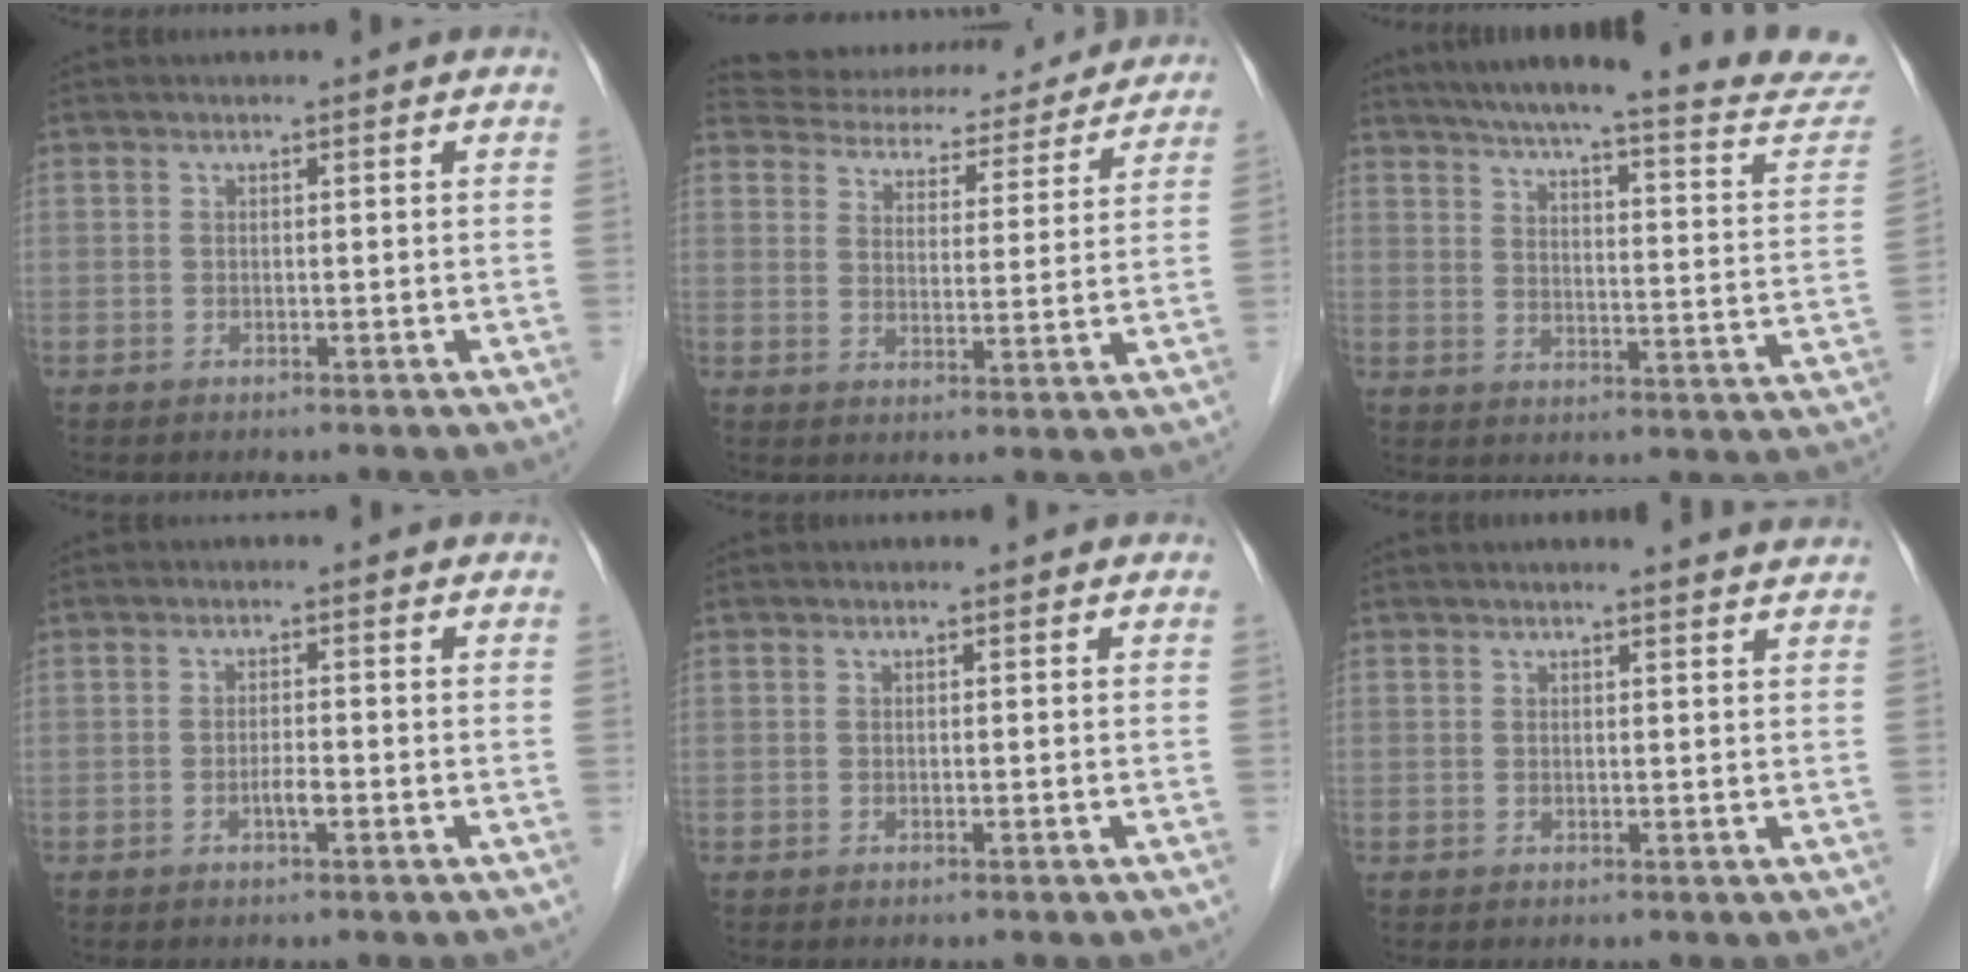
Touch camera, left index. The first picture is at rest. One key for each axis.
{"total": 19.9, "fx": 18.4, "fy": 5.9, "fz": 4.9, "tx": -0.077, "ty": 0.010, "tz": 0.234}
{"total": 26.5, "fx": 23.9, "fy": 2.1, "fz": 11.4, "tx": -0.166, "ty": -0.058, "tz": 0.293}
{"total": 1.5, "fx": -0.7, "fy": 0.2, "fz": 1.3, "tx": -0.024, "ty": 0.001, "tz": -0.013}
{"total": 0.0}
{"total": 5.3, "fx": 5.0, "fy": -0.2, "fz": 1.6, "tx": -0.020, "ty": 0.005, "tz": 0.043}